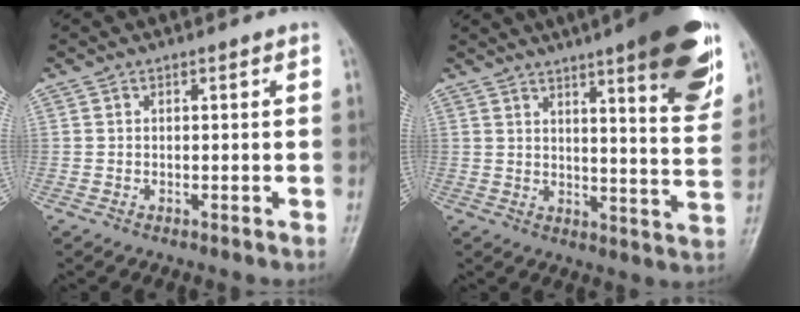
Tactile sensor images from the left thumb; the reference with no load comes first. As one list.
[{"total": 18.7, "force": [10.6, 3.6, 15.0], "torque": [-0.172, -0.049, 0.139]}]